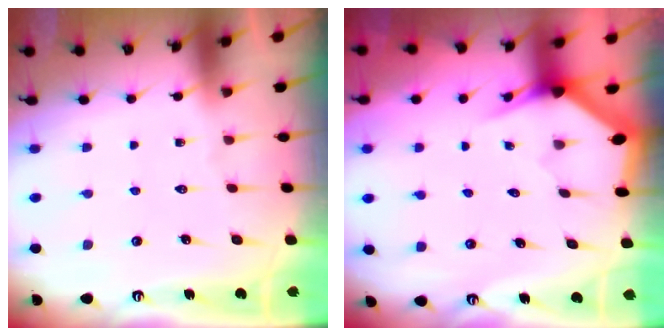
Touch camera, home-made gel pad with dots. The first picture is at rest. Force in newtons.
{"total": 3.0, "press": 3.0, "slide": 0.0}